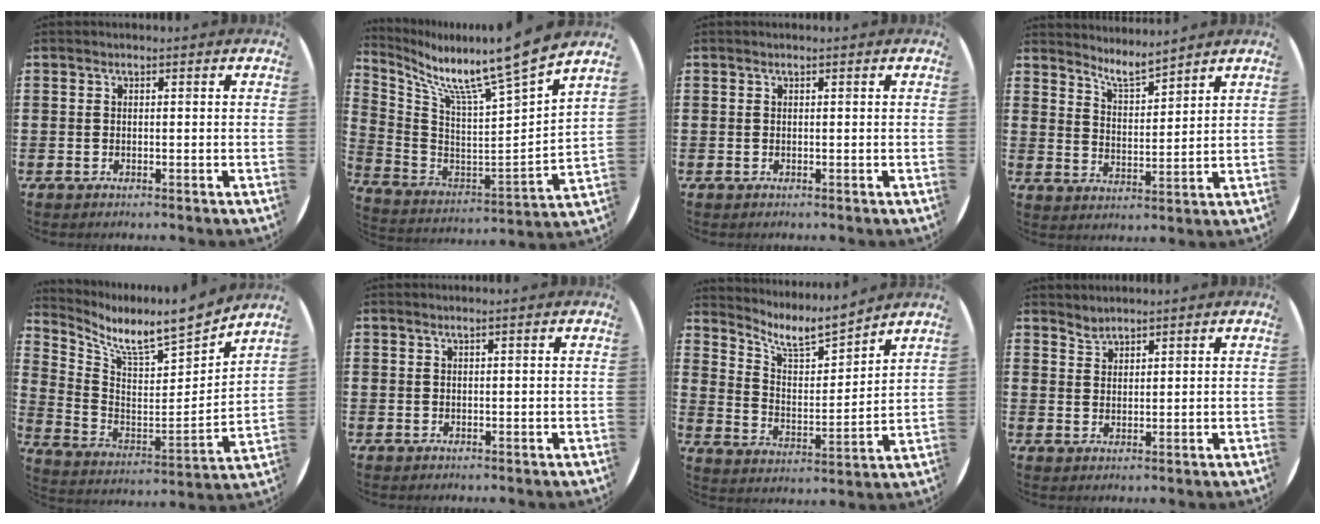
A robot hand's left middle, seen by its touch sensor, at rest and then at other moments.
{"total": 11.4, "force": [9.8, 0.2, 6.0], "torque": [-0.158, -0.090, 0.157]}
{"total": 0.0}
{"total": 5.3, "force": [5.1, 0.4, 1.4], "torque": [-0.041, -0.025, 0.090]}
{"total": 8.3, "force": [7.3, 0.7, 3.9], "torque": [-0.094, -0.073, 0.114]}
{"total": 0.6, "force": [0.3, -0.2, 0.5], "torque": [-0.005, -0.001, 0.005]}
{"total": 7.6, "force": [6.5, 1.9, 3.6], "torque": [-0.086, -0.036, 0.110]}
{"total": 2.0, "force": [1.9, 0.3, -0.5], "torque": [0.006, -0.002, 0.038]}